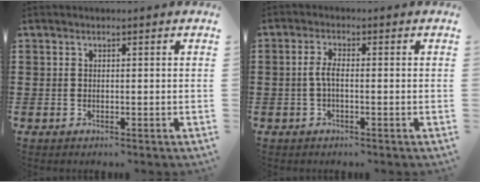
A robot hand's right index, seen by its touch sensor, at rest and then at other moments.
{"total": 2.8, "force": [-0.7, 0.8, 2.6], "torque": [-0.069, -0.005, -0.021]}